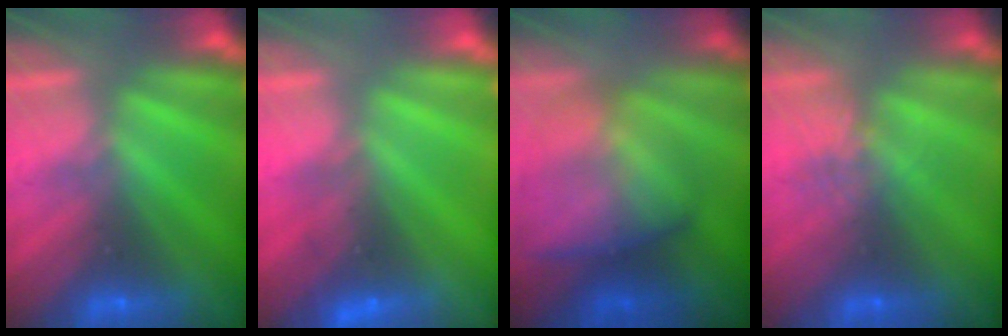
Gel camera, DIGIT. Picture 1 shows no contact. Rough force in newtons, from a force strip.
{"total": 2.3}
{"total": 8.3}
{"total": 3.8}